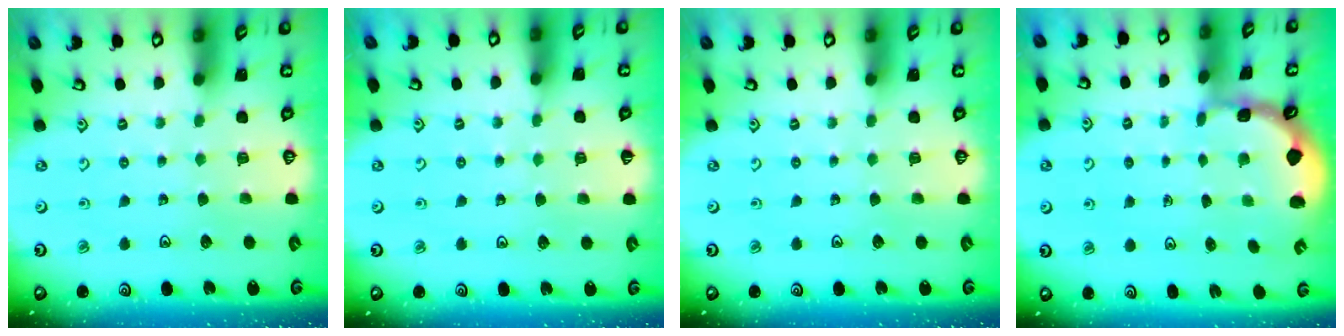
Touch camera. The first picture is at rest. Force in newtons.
{"total": 2.2, "press": 2.1, "slide": 0.5}
{"total": 0.0}
{"total": 0.8, "press": 0.8, "slide": 0.2}